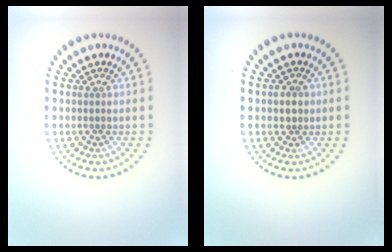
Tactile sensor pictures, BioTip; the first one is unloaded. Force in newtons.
{"total": 1.3, "press": 1.2, "slide": 0.5}